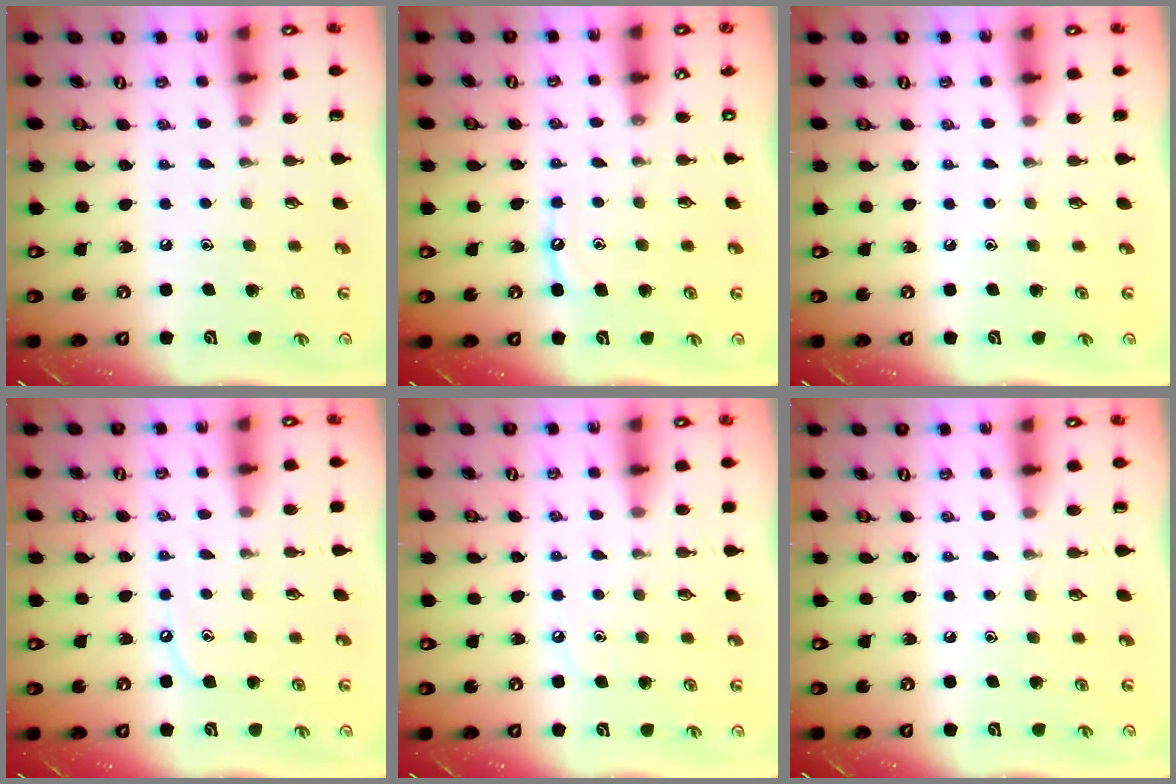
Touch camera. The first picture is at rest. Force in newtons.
{"total": 5.9, "press": 5.9, "slide": 0.6}
{"total": 0.0}
{"total": 4.0, "press": 4.0, "slide": 0.2}
{"total": 3.6, "press": 3.5, "slide": 0.6}
{"total": 0.0}